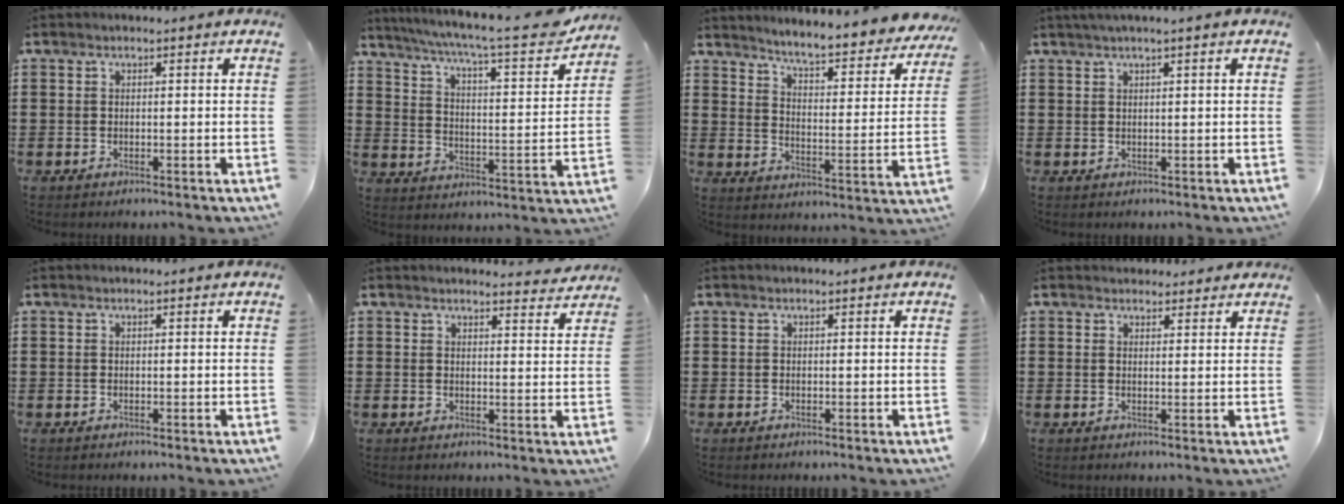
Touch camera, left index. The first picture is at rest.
{"total": 7.9, "force": [6.5, 0.6, 4.4], "torque": [-0.098, -0.045, 0.101]}
{"total": 4.9, "force": [4.6, -0.5, 1.7], "torque": [-0.048, -0.047, 0.067]}
{"total": 1.1, "force": [0.6, -0.1, 0.9], "torque": [-0.016, 0.000, 0.010]}
{"total": 0.0}
{"total": 2.6, "force": [2.5, 0.2, 0.3], "torque": [-0.005, -0.011, 0.046]}
{"total": 0.0}
{"total": 2.1, "force": [2.0, 0.8, 0.1], "torque": [0.001, -0.002, 0.037]}